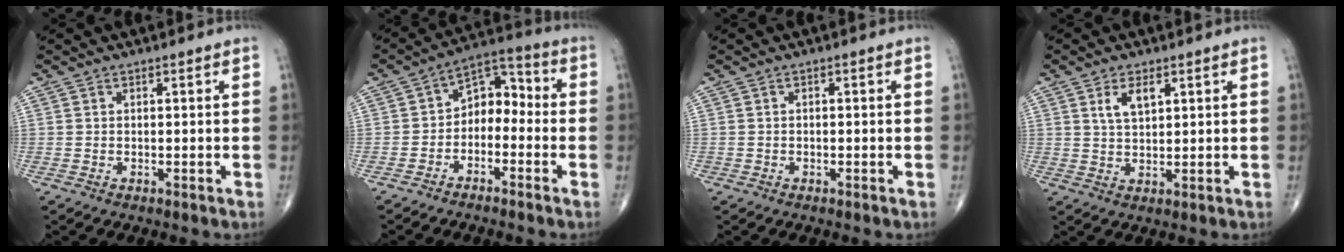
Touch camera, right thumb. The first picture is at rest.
{"total": 8.1, "force": [-2.3, 5.7, 5.4], "torque": [-0.054, 0.053, -0.054]}
{"total": 0.5, "force": [-0.3, 0.5, 0.0], "torque": [0.007, 0.004, -0.009]}
{"total": 4.4, "force": [2.0, 2.1, 3.3], "torque": [-0.057, -0.008, 0.040]}